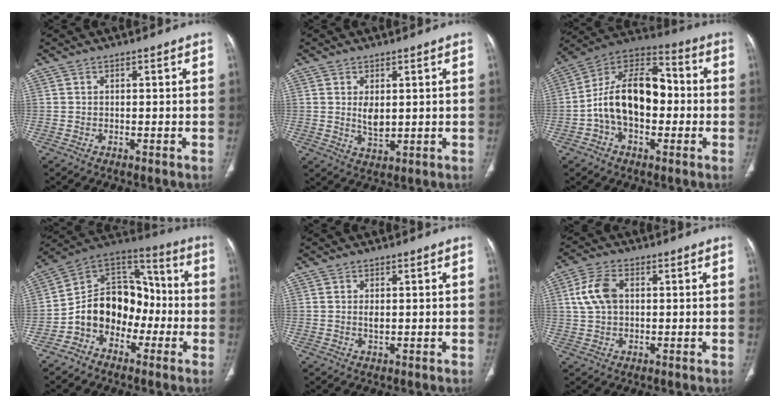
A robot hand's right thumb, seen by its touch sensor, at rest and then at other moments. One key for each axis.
{"total": 4.0, "fx": 0.8, "fy": 2.2, "fz": 3.3, "tx": -0.052, "ty": -0.013, "tz": 0.023}
{"total": 17.5, "fx": -1.6, "fy": 10.8, "fz": 13.7, "tx": -0.216, "ty": 0.046, "tz": -0.036}
{"total": 15.2, "fx": -4.3, "fy": 11.7, "fz": 8.7, "tx": -0.101, "ty": 0.071, "tz": -0.084}
{"total": 1.4, "fx": 0.3, "fy": 0.7, "fz": 1.3, "tx": -0.025, "ty": -0.003, "tz": 0.009}
{"total": 7.2, "fx": 1.4, "fy": 4.6, "fz": 5.4, "tx": -0.114, "ty": 0.011, "tz": 0.027}